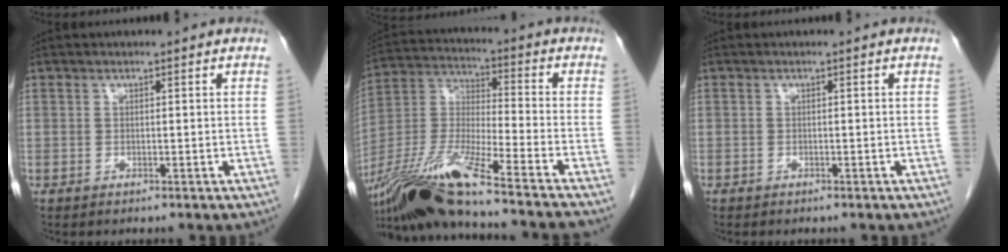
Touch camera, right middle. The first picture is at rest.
{"total": 20.1, "force": [-15.8, -1.0, 12.4], "torque": [-0.278, -0.032, -0.296]}
{"total": 0.0}